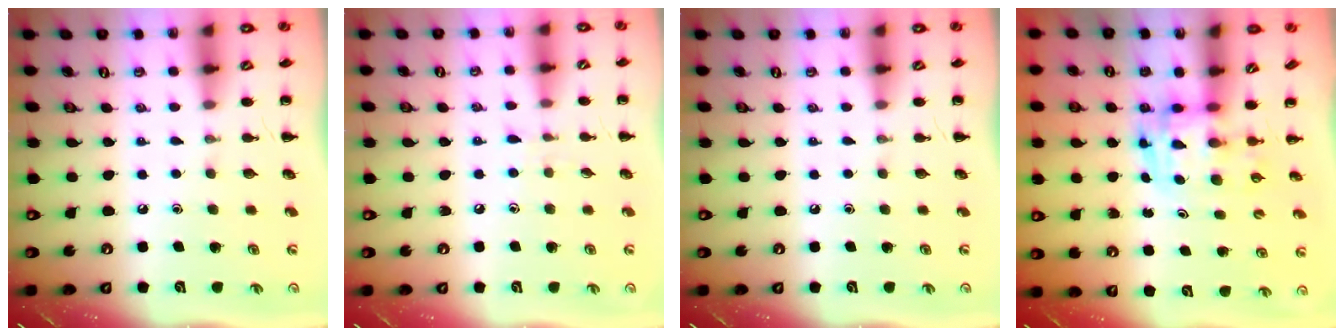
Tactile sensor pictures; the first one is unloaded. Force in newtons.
{"total": 3.9, "press": 3.6, "slide": 1.7}
{"total": 0.0}
{"total": 3.4, "press": 3.4, "slide": 0.6}